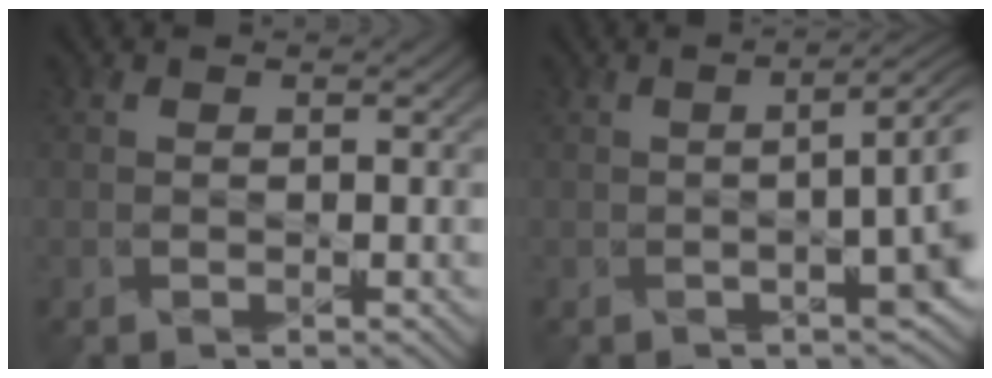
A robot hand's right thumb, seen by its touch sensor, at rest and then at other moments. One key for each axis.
{"total": 6.9, "fx": -0.6, "fy": 2.0, "fz": 6.5, "tx": -0.067, "ty": -0.001, "tz": -0.014}